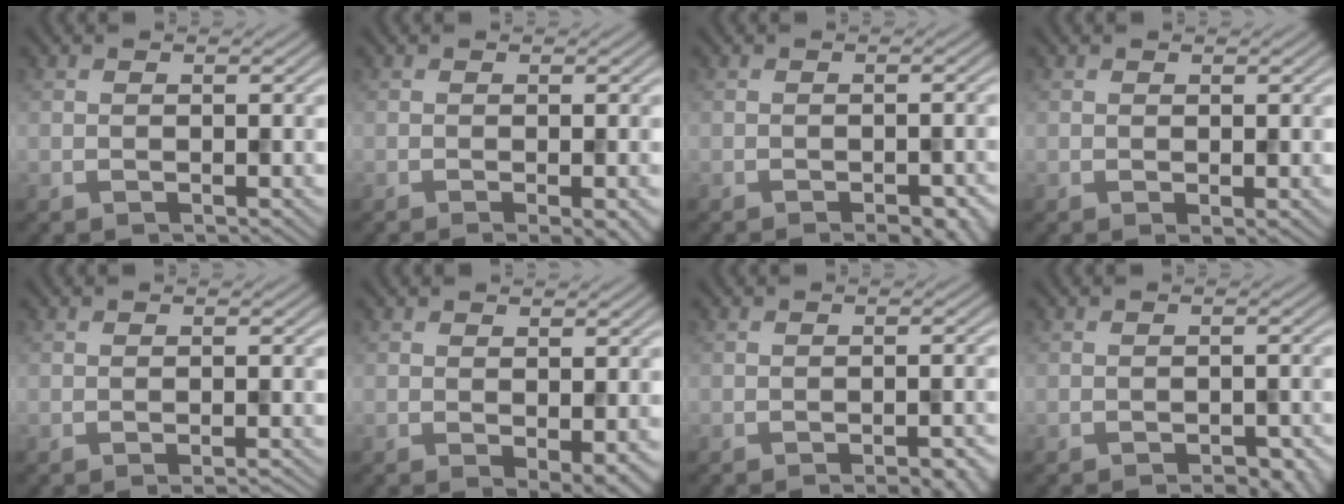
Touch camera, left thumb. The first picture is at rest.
{"total": 3.4, "force": [-1.4, 0.7, 3.0], "torque": [-0.036, 0.001, -0.020]}
{"total": 4.1, "force": [-2.7, 1.3, 2.7], "torque": [-0.037, 0.003, -0.021]}
{"total": 0.6, "force": [0.1, 0.1, 0.6], "torque": [-0.010, -0.003, 0.001]}
{"total": 1.2, "force": [-0.7, 0.2, 0.9], "torque": [-0.006, 0.003, -0.016]}
{"total": 2.6, "force": [-0.4, 0.8, 2.5], "torque": [-0.040, -0.008, -0.005]}
{"total": 3.9, "force": [-2.6, 0.9, 2.8], "torque": [-0.032, 0.010, -0.032]}
{"total": 4.0, "force": [-3.0, 1.3, 2.3], "torque": [-0.034, 0.010, -0.027]}